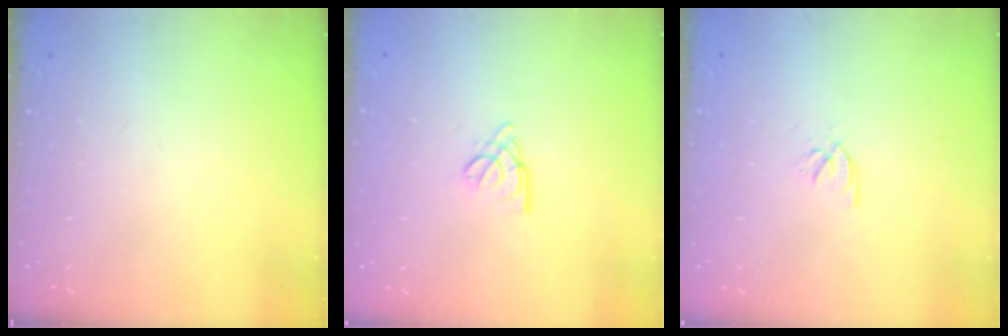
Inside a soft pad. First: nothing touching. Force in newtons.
{"total": 3.0, "press": 2.9, "slide": 0.5}
{"total": 2.2, "press": 2.2, "slide": 0.2}